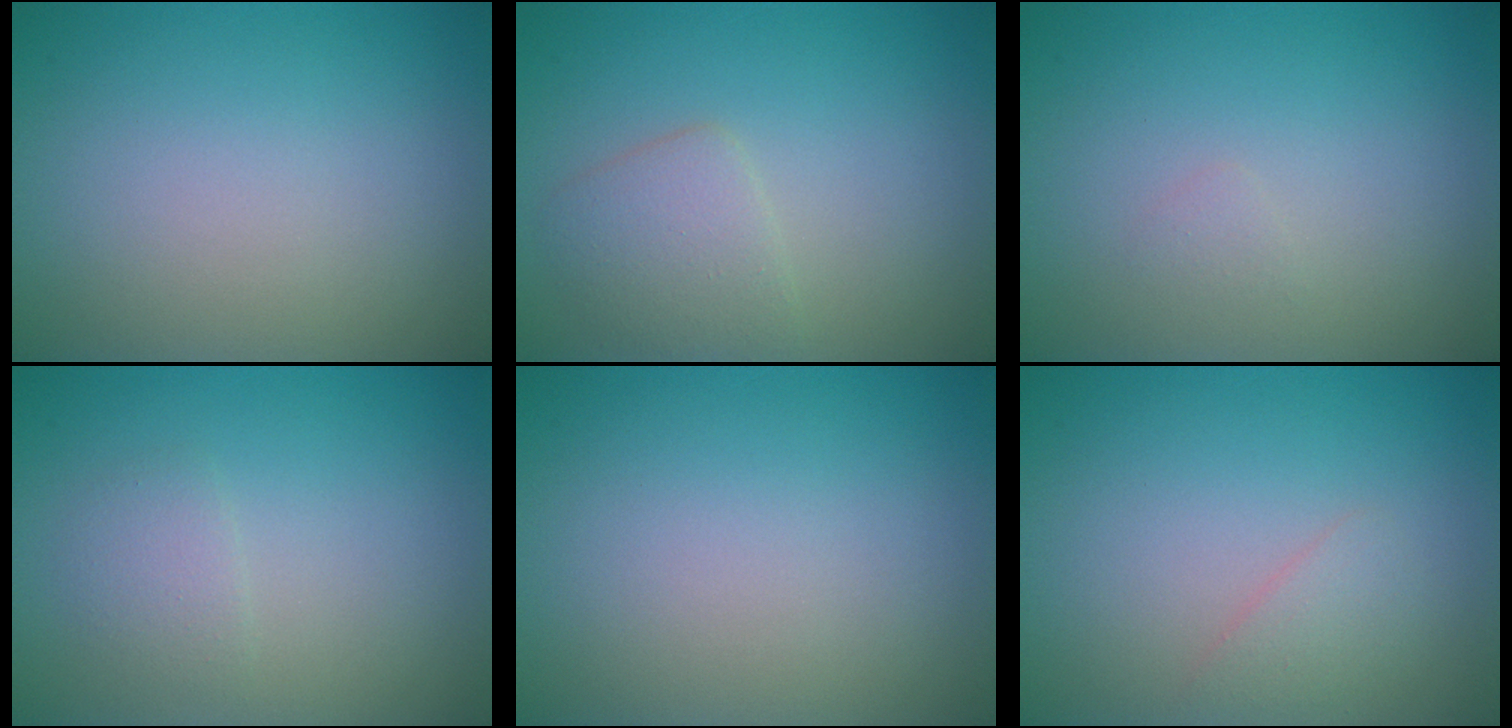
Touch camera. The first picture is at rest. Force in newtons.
{"total": 2.5, "press": 2.5, "slide": 0.2}
{"total": 0.5, "press": 0.5, "slide": 0.0}
{"total": 1.3, "press": 1.3, "slide": 0.0}
{"total": 0.0}
{"total": 1.2, "press": 1.2, "slide": 0.0}